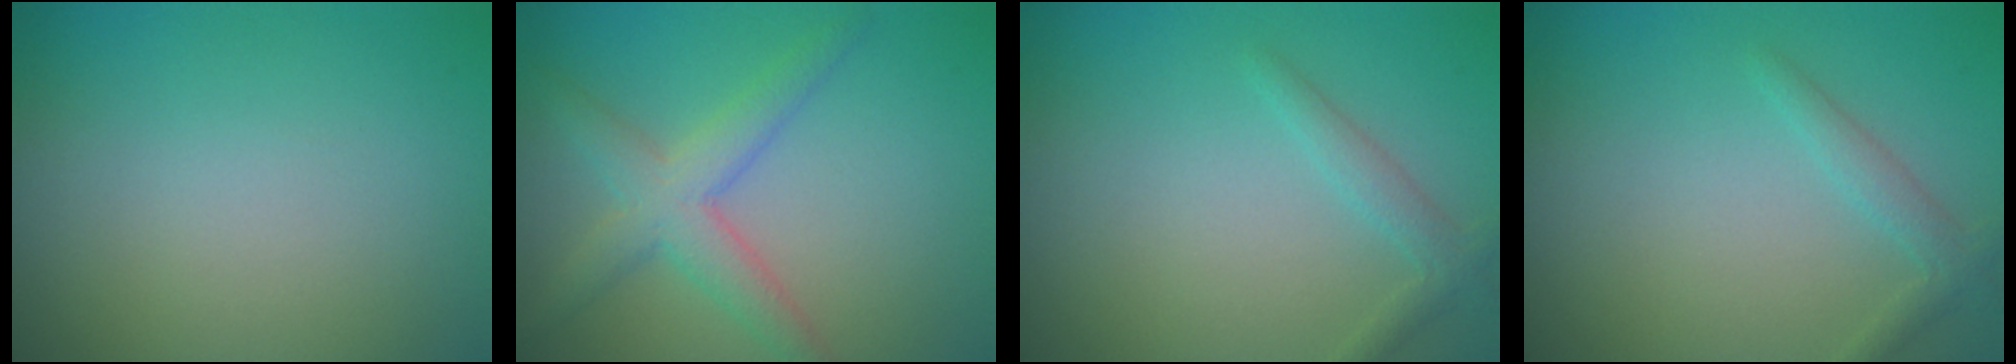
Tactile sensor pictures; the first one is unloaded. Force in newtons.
{"total": 3.9, "press": 3.9, "slide": 0.1}
{"total": 1.6, "press": 1.6, "slide": 0.1}
{"total": 1.6, "press": 1.6, "slide": 0.1}